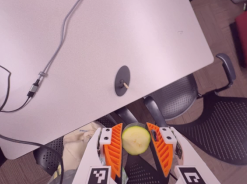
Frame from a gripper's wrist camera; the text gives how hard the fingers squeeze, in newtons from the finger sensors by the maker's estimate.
{"total": 8.2, "left": 8.0, "right": 8.3}